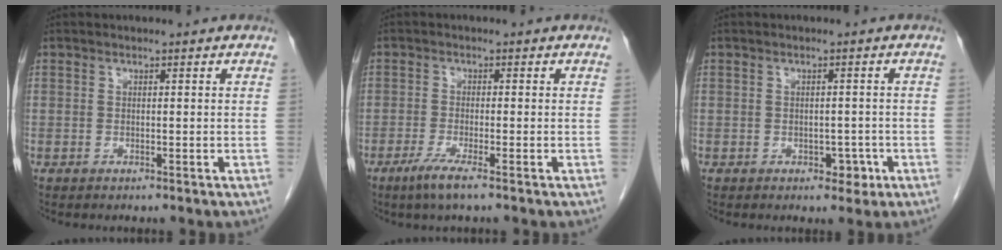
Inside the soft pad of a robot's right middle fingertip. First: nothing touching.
{"total": 3.6, "force": [-2.3, -0.1, 2.8], "torque": [-0.060, -0.011, -0.047]}
{"total": 2.4, "force": [-1.0, 1.6, 1.5], "torque": [-0.015, 0.004, -0.007]}